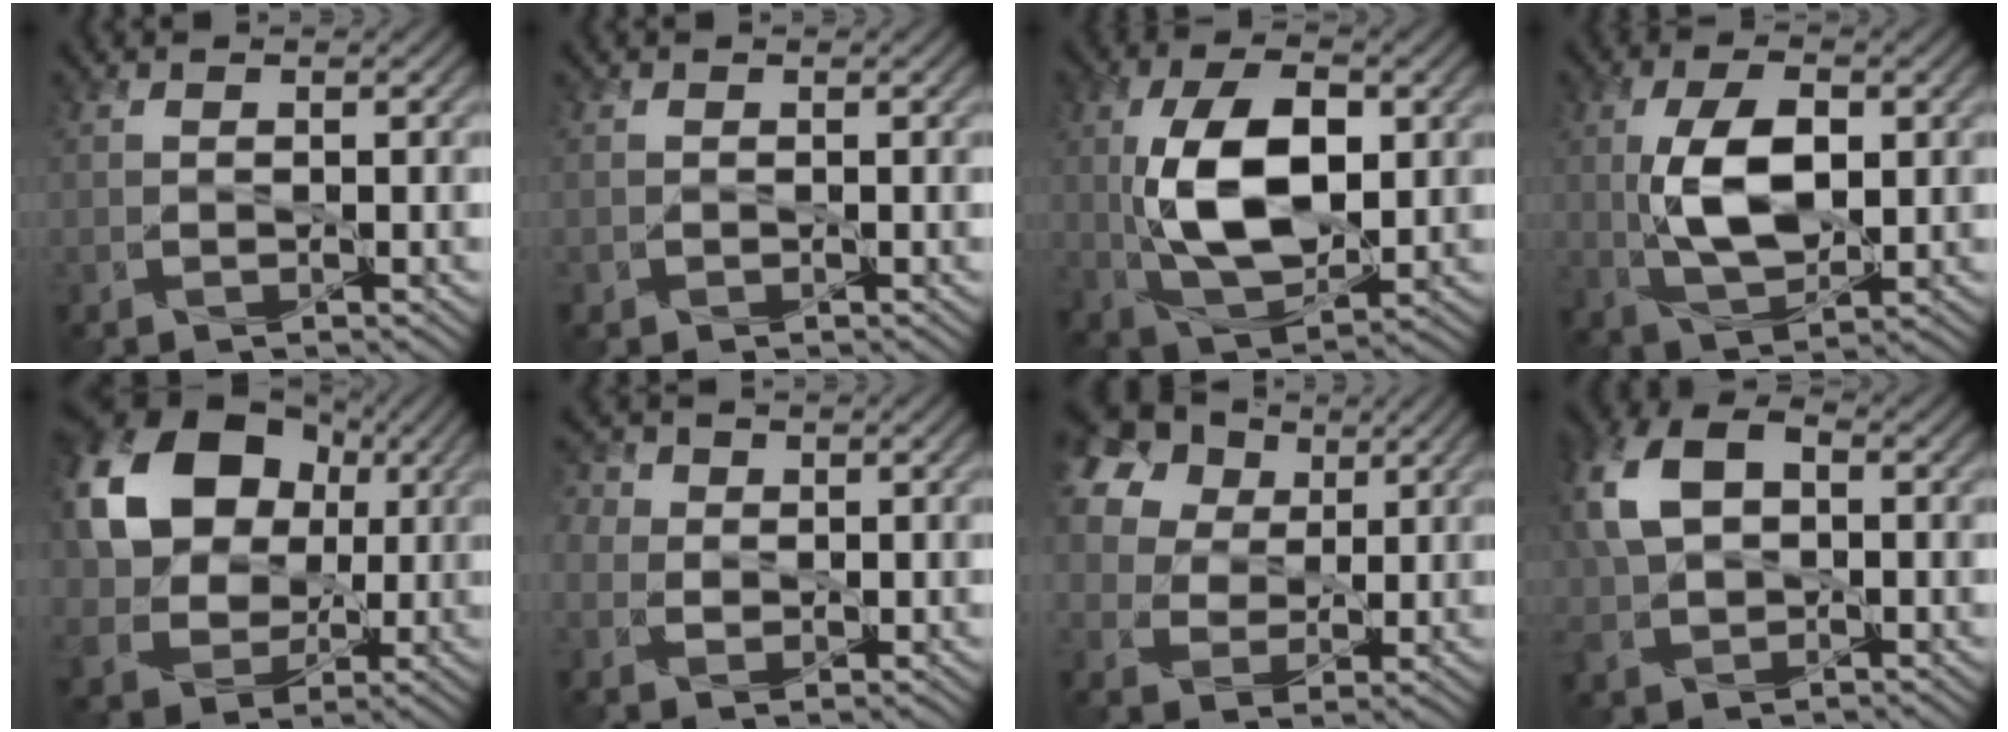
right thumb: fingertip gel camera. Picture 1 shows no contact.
{"total": 0.6, "force": [-0.2, 0.6, -0.1], "torque": [0.005, -0.004, -0.008]}
{"total": 11.6, "force": [0.8, 6.5, 9.6], "torque": [-0.196, -0.001, 0.019]}
{"total": 8.7, "force": [0.7, 4.7, 7.3], "torque": [-0.154, 0.000, 0.015]}
{"total": 16.3, "force": [3.4, 12.7, 9.6], "torque": [-0.208, 0.020, 0.053]}
{"total": 3.9, "force": [1.1, 3.4, 1.6], "torque": [-0.040, 0.008, 0.000]}
{"total": 21.1, "force": [10.8, 15.6, 9.3], "torque": [-0.289, 0.049, 0.201]}
{"total": 9.7, "force": [1.7, 6.5, 7.0], "torque": [-0.182, 0.013, 0.021]}